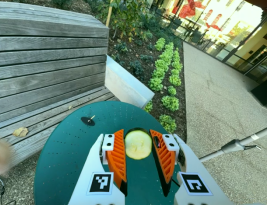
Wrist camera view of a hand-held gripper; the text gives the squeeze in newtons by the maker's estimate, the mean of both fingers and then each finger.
{"total": 11.8, "left": 11.8, "right": 11.9}